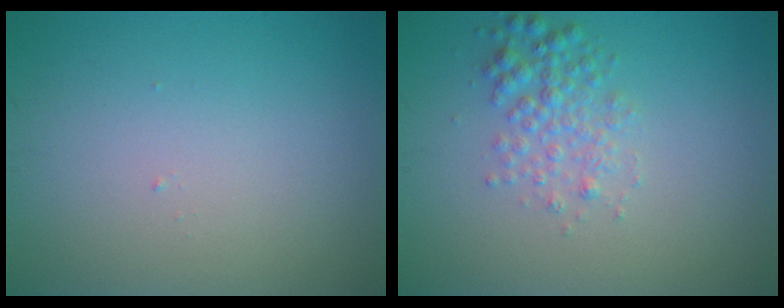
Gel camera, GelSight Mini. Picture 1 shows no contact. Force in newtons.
{"total": 2.5, "press": 2.5, "slide": 0.0}